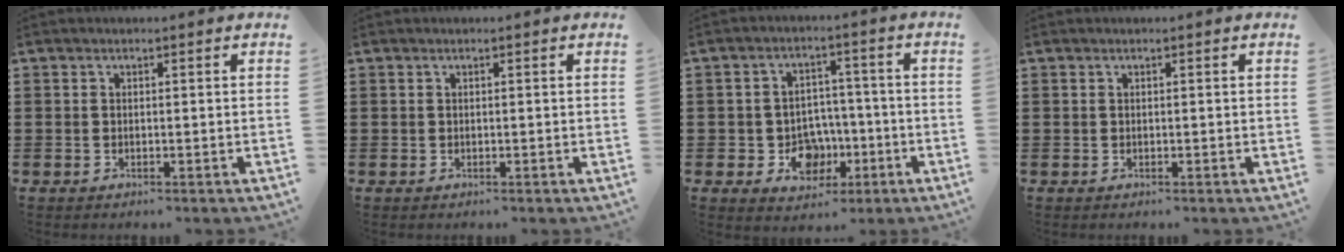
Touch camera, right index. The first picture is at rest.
{"total": 0.0}
{"total": 6.2, "force": [-2.0, 5.3, 2.6], "torque": [-0.040, 0.011, -0.034]}
{"total": 0.0}